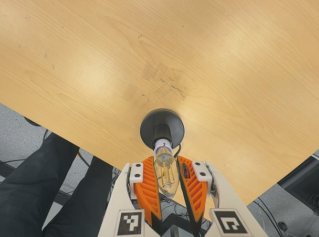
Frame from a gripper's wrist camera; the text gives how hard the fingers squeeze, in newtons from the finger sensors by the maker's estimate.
{"total": 11.7, "left": 12.6, "right": 10.8}